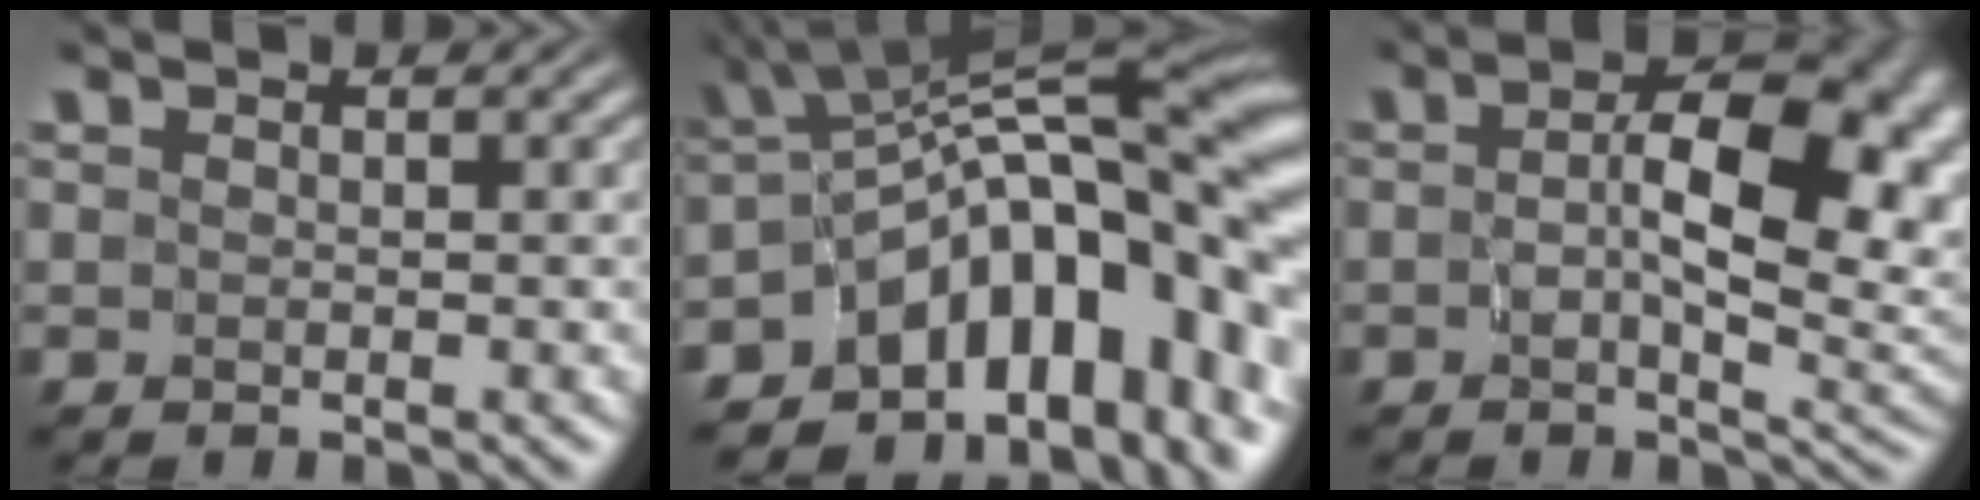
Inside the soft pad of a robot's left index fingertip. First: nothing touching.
{"total": 14.3, "force": [-4.9, 7.2, 11.4], "torque": [-0.126, 0.015, -0.084]}
{"total": 10.3, "force": [0.7, 4.3, 9.3], "torque": [-0.128, -0.003, 0.011]}